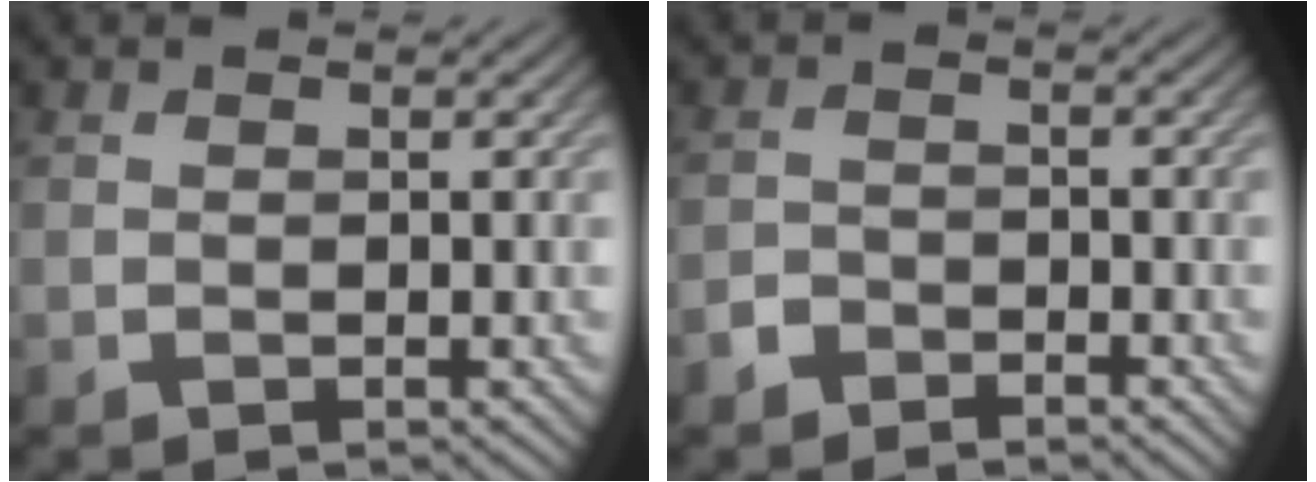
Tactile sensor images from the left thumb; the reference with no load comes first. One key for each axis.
{"total": 1.9, "fx": -1.6, "fy": 1.0, "fz": 0.4, "tx": -0.004, "ty": 0.006, "tz": -0.039}